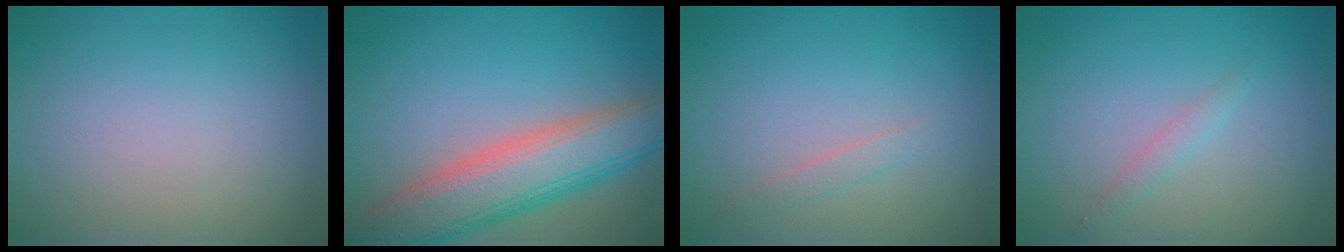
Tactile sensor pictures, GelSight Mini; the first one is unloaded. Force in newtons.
{"total": 8.5, "press": 8.5, "slide": 0.5}
{"total": 0.8, "press": 0.8, "slide": 0.1}
{"total": 1.0, "press": 1.0, "slide": 0.0}